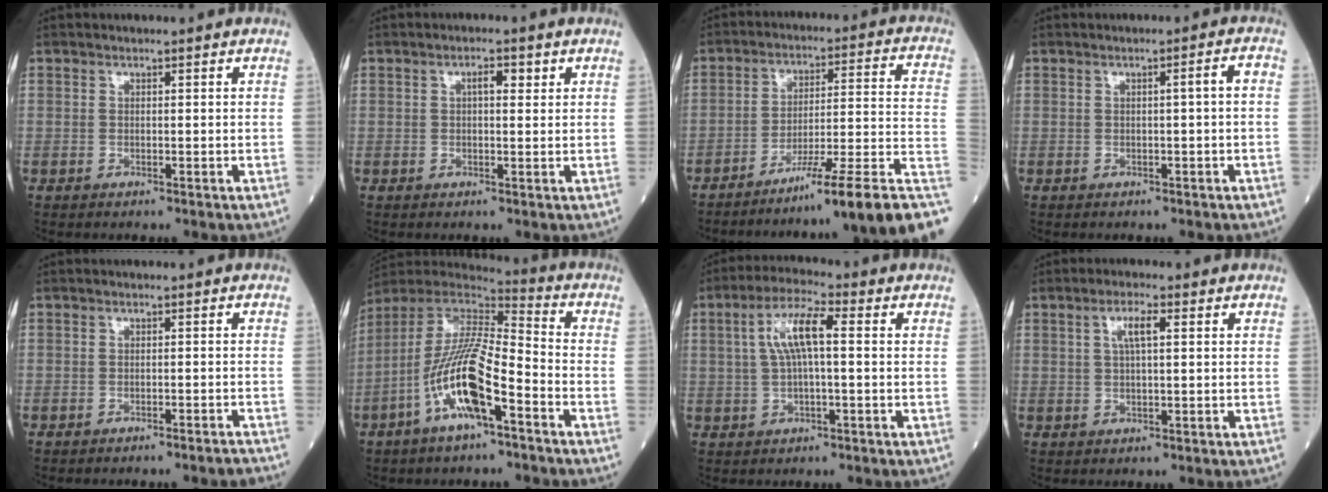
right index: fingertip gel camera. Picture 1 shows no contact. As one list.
[{"total": 2.4, "force": [0.9, 0.8, 2.1], "torque": [-0.036, 0.006, 0.014]}, {"total": 17.4, "force": [-12.2, -1.3, 12.3], "torque": [-0.118, 0.024, -0.188]}, {"total": 2.0, "force": [-0.1, -0.1, 2.0], "torque": [-0.028, 0.003, 0.000]}, {"total": 3.3, "force": [-3.2, 0.0, 0.9], "torque": [-0.010, 0.005, -0.039]}, {"total": 15.1, "force": [-6.3, 3.0, 13.4], "torque": [-0.271, -0.002, -0.119]}, {"total": 7.2, "force": [1.2, 1.5, 6.9], "torque": [-0.143, 0.022, 0.022]}, {"total": 3.5, "force": [1.1, 0.6, 3.2], "torque": [-0.063, 0.007, 0.022]}]